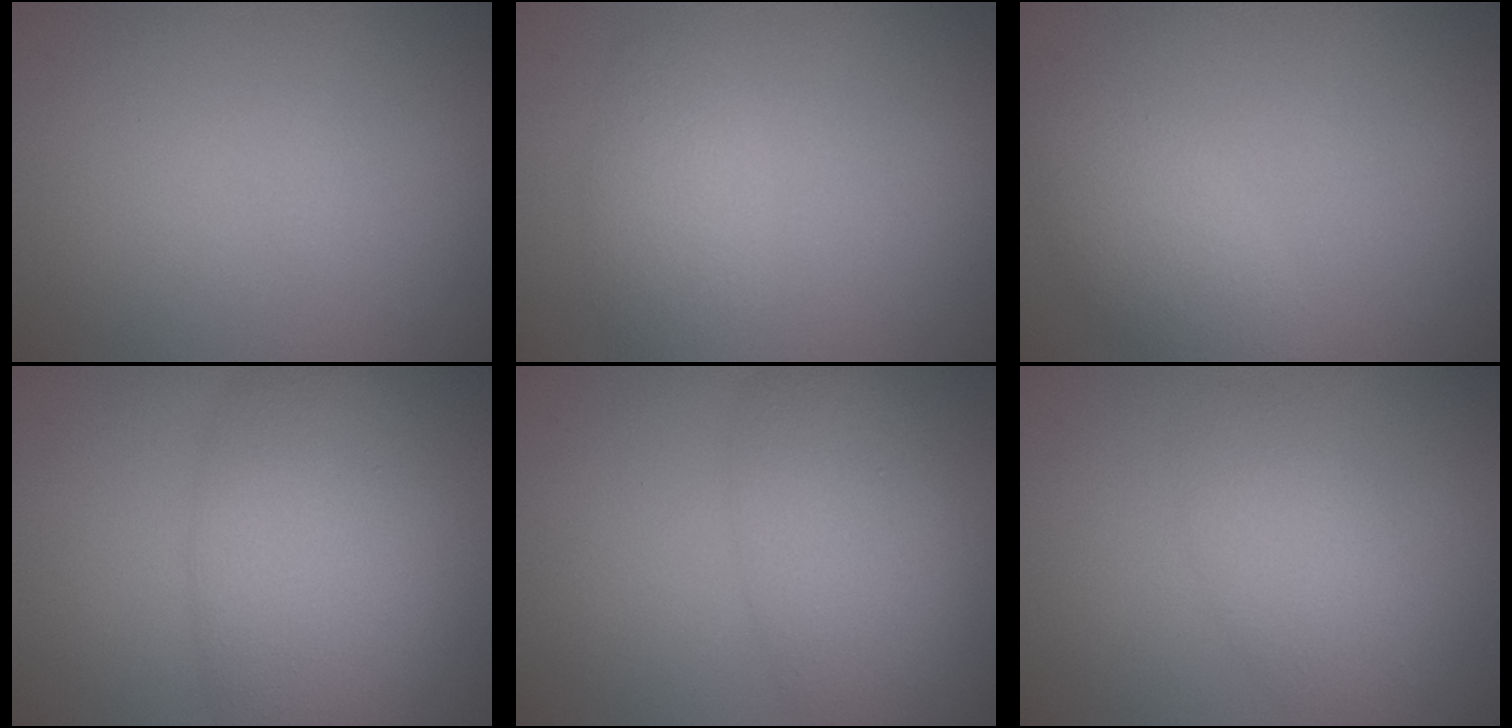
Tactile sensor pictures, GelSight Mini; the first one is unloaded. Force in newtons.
{"total": 2.4, "press": 2.4, "slide": 0.1}
{"total": 3.3, "press": 3.2, "slide": 0.2}
{"total": 7.3, "press": 7.3, "slide": 0.3}
{"total": 5.6, "press": 5.6, "slide": 0.0}
{"total": 3.0, "press": 3.0, "slide": 0.2}